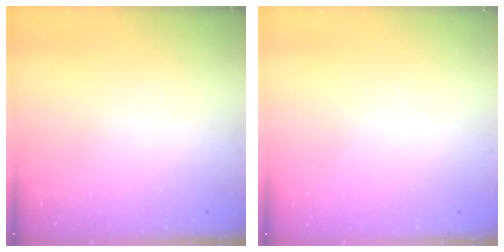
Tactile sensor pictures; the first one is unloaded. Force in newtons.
{"total": 0.0}